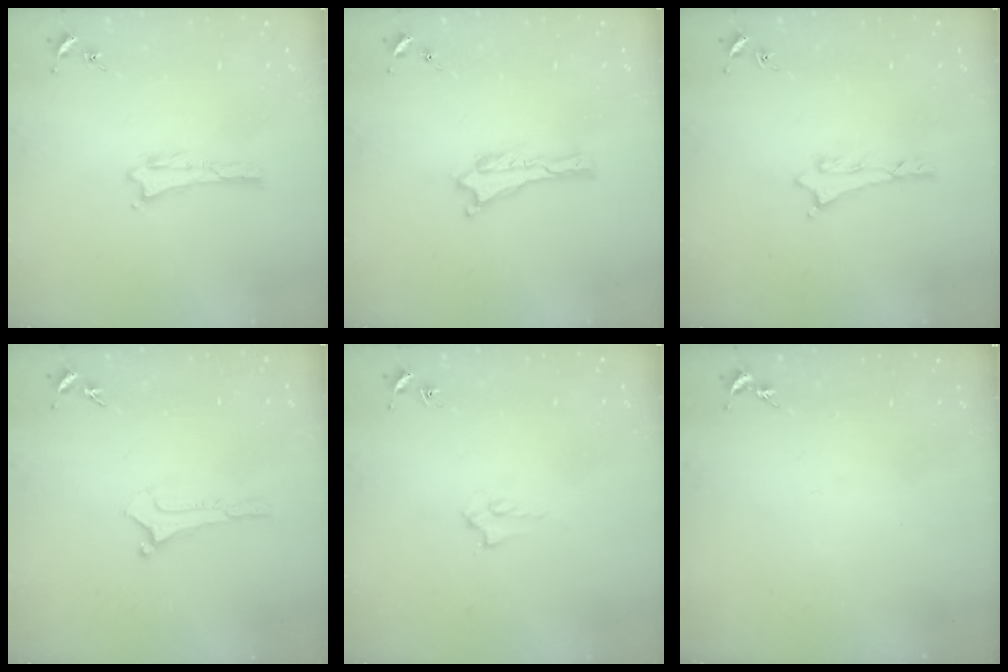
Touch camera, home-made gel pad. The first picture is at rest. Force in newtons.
{"total": 0.0}
{"total": 0.8, "press": 0.8, "slide": 0.2}
{"total": 0.0}
{"total": 1.4, "press": 1.4, "slide": 0.2}
{"total": 0.0}